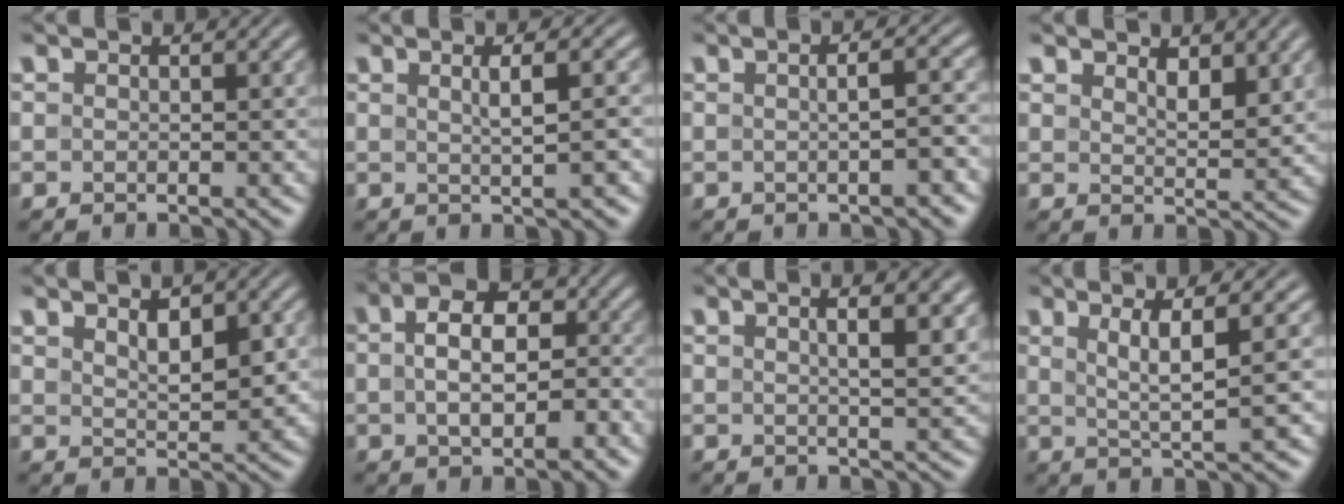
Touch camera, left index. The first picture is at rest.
{"total": 3.9, "force": [0.7, 1.3, 3.6], "torque": [-0.032, 0.009, -0.001]}
{"total": 4.2, "force": [-0.2, 1.6, 3.9], "torque": [-0.021, 0.015, -0.006]}
{"total": 2.9, "force": [2.1, 0.9, 1.9], "torque": [-0.032, -0.009, 0.039]}
{"total": 3.8, "force": [1.5, 1.6, 3.2], "torque": [-0.052, 0.000, 0.029]}
{"total": 7.0, "force": [-0.2, 4.0, 5.7], "torque": [-0.075, 0.009, -0.010]}
{"total": 5.8, "force": [2.4, 2.1, 4.9], "torque": [-0.037, 0.022, 0.010]}
{"total": 5.4, "force": [1.5, 0.9, 5.1], "torque": [-0.083, 0.005, 0.027]}